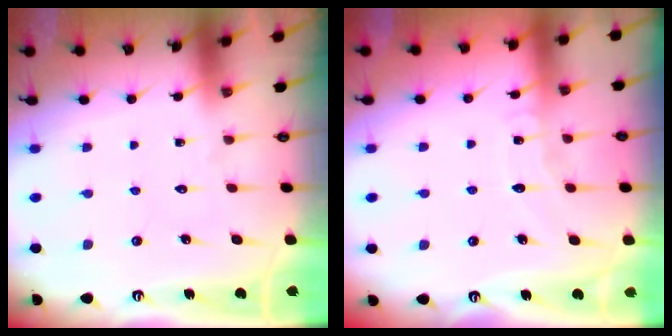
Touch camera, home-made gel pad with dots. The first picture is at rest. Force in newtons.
{"total": 6.0, "press": 6.0, "slide": 0.6}